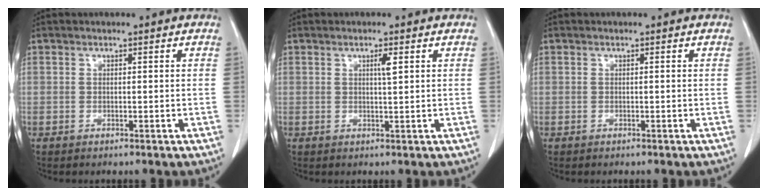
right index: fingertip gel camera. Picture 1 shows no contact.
{"total": 1.7, "force": [0.7, 0.0, 1.5], "torque": [-0.028, -0.001, 0.010]}
{"total": 0.0}